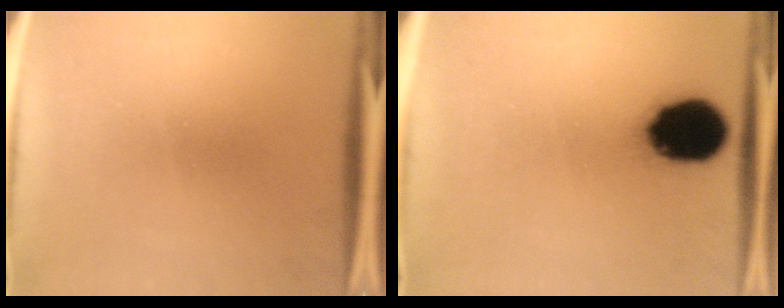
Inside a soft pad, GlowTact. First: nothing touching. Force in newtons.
{"total": 16.4}